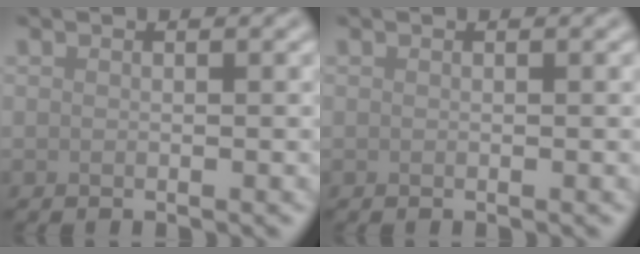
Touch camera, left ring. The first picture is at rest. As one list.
[{"total": 0.0}]